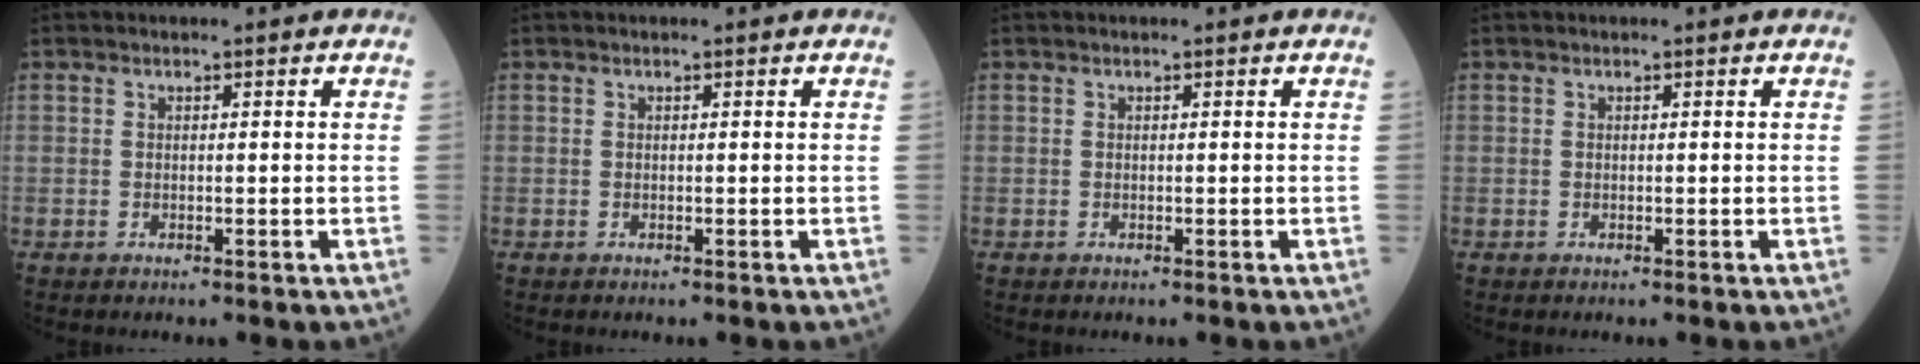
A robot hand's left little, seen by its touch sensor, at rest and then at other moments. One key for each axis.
{"total": 0.0}
{"total": 0.0}
{"total": 0.0}